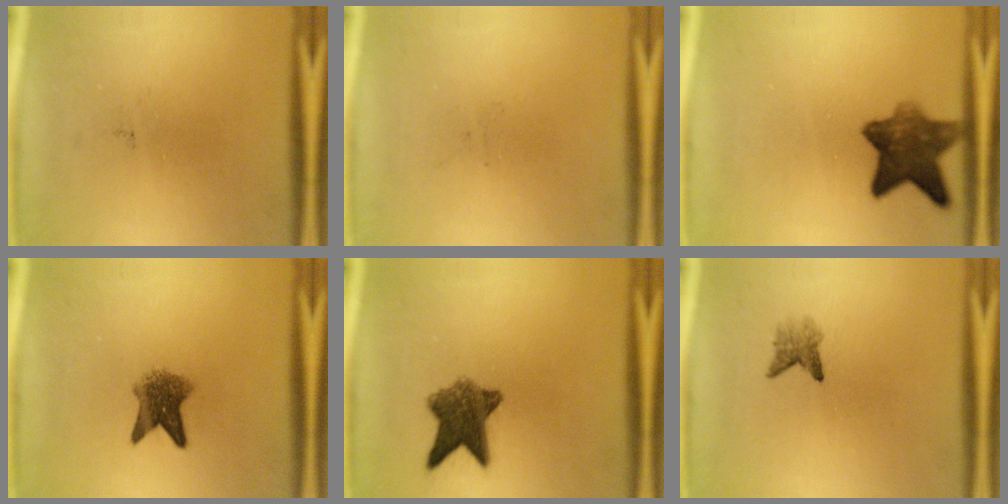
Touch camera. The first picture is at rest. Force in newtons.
{"total": 0.0}
{"total": 8.5}
{"total": 5.2}
{"total": 7.8}
{"total": 2.0}